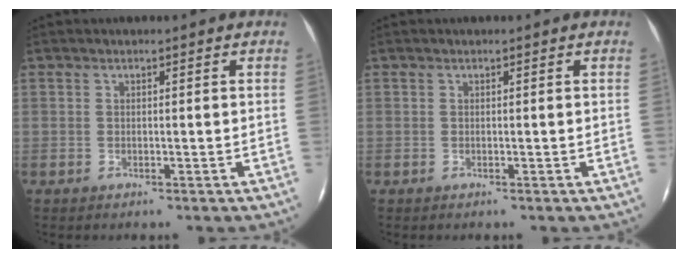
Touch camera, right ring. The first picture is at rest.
{"total": 0.0}